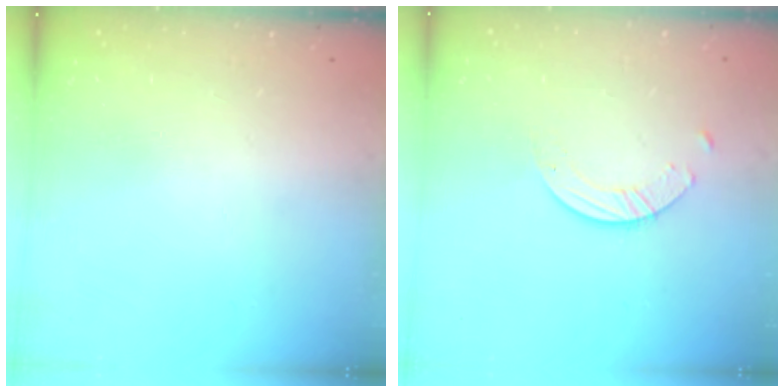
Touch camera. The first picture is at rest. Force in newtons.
{"total": 4.5, "press": 4.5, "slide": 0.3}